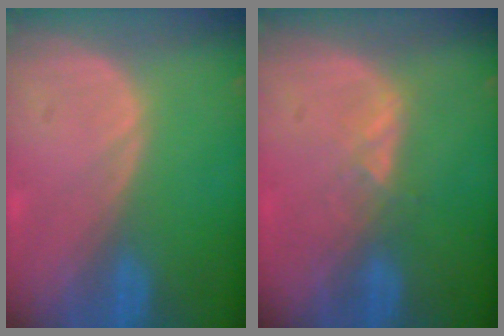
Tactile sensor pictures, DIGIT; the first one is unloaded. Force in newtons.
{"total": 2.0, "press": 2.0, "slide": 0.3}